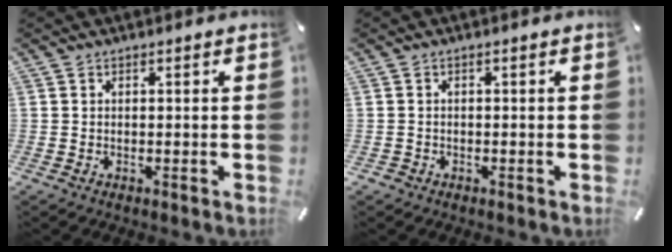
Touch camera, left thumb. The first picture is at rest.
{"total": 0.8, "force": [-0.5, 0.7, 0.2], "torque": [-0.003, 0.003, -0.012]}